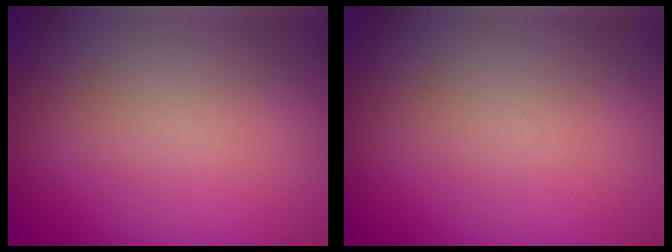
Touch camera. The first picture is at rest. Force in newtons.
{"total": 0.0}